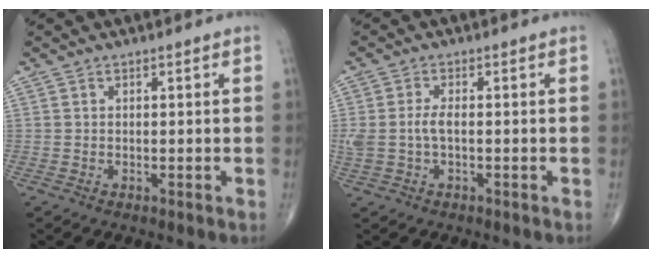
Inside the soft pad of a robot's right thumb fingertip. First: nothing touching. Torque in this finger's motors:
{"motor_torque": [0.37, -0.18, 0.52, 0.05, 0.07]}